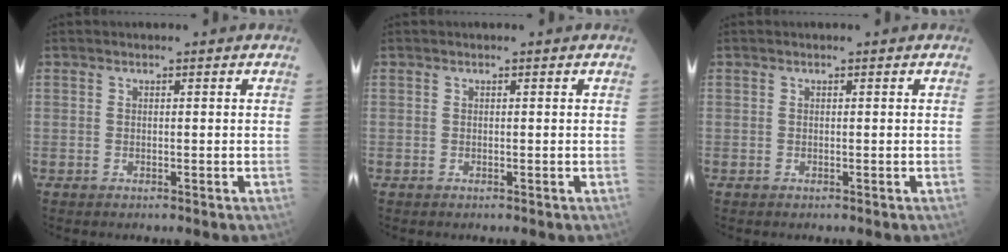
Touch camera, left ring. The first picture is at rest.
{"total": 0.0}
{"total": 0.0}